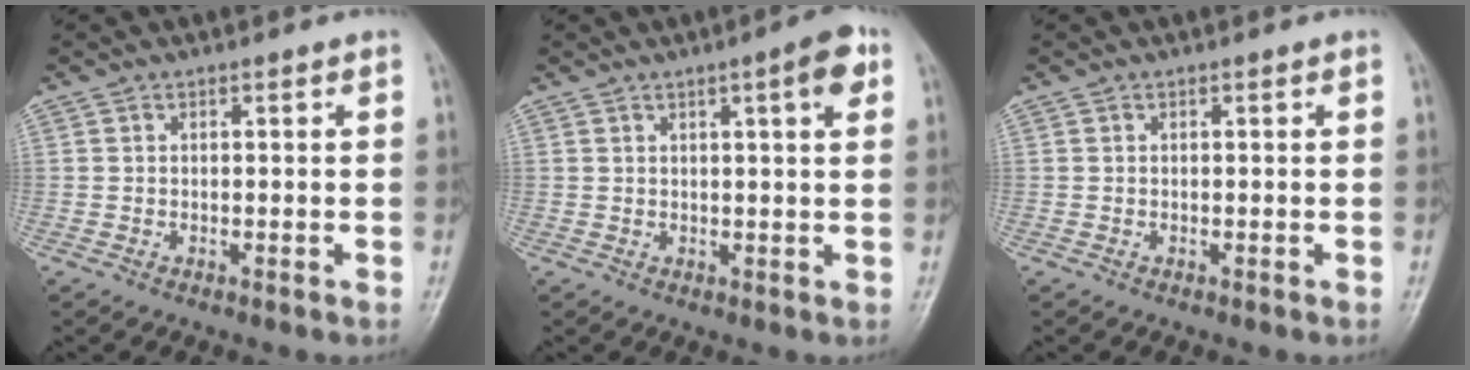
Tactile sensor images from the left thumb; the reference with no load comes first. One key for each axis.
{"total": 5.4, "fx": 2.3, "fy": 0.5, "fz": 4.9, "tx": -0.067, "ty": -0.003, "tz": 0.031}
{"total": 0.0}